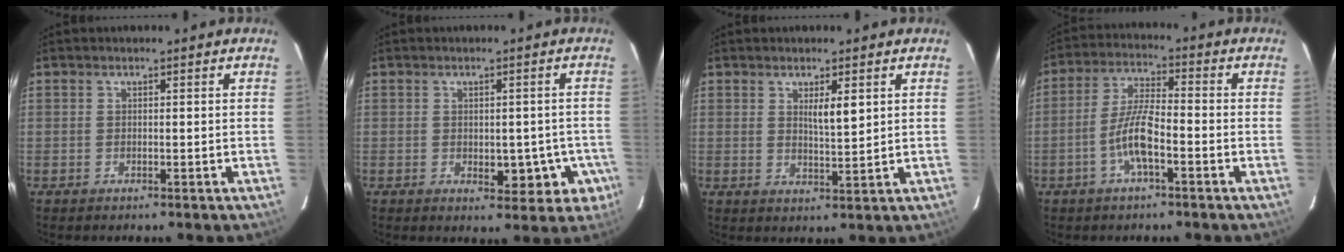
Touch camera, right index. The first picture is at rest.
{"total": 6.5, "force": [-1.8, 4.0, 4.8], "torque": [-0.036, 0.010, -0.011]}
{"total": 3.6, "force": [1.5, 0.6, 3.3], "torque": [-0.057, -0.006, 0.026]}
{"total": 7.3, "force": [-2.7, 1.4, 6.6], "torque": [-0.137, 0.010, -0.053]}